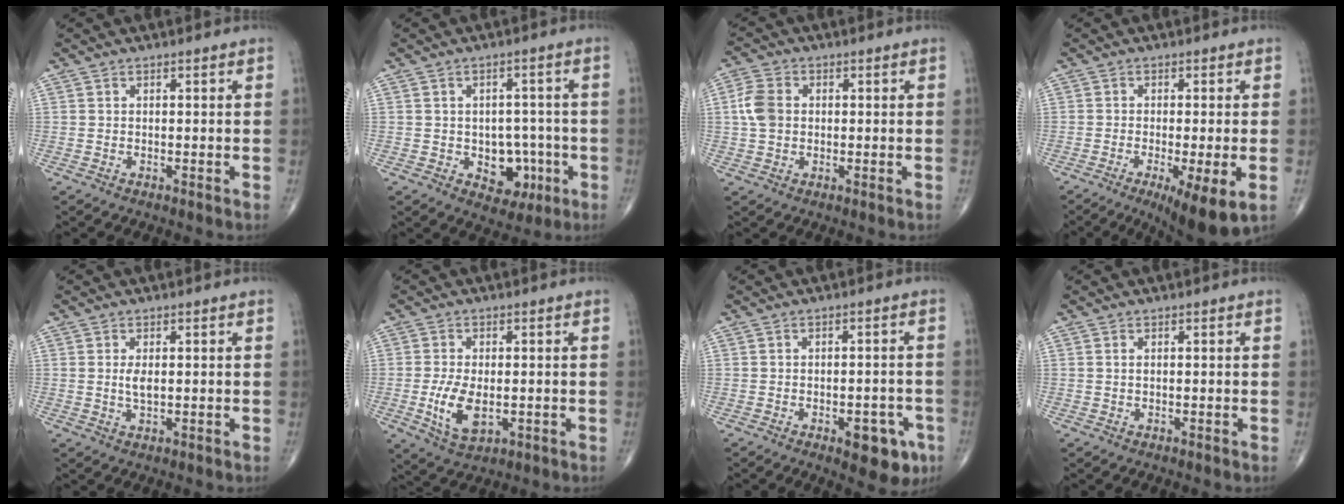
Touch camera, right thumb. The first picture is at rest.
{"total": 7.5, "force": [-2.0, 5.7, 4.4], "torque": [-0.015, 0.021, -0.017]}
{"total": 5.5, "force": [0.4, 4.2, 3.6], "torque": [-0.076, 0.008, 0.003]}
{"total": 10.2, "force": [-4.0, 2.2, 9.2], "torque": [-0.141, -0.018, -0.060]}
{"total": 2.5, "force": [0.3, 1.0, 2.2], "torque": [-0.040, -0.005, 0.006]}
{"total": 7.7, "force": [-1.3, 4.1, 6.4], "torque": [-0.119, -0.008, -0.015]}
{"total": 7.9, "force": [-3.7, 3.7, 5.9], "torque": [-0.047, 0.017, -0.039]}
{"total": 0.6, "force": [0.1, 0.3, 0.5], "torque": [-0.011, 0.003, 0.003]}